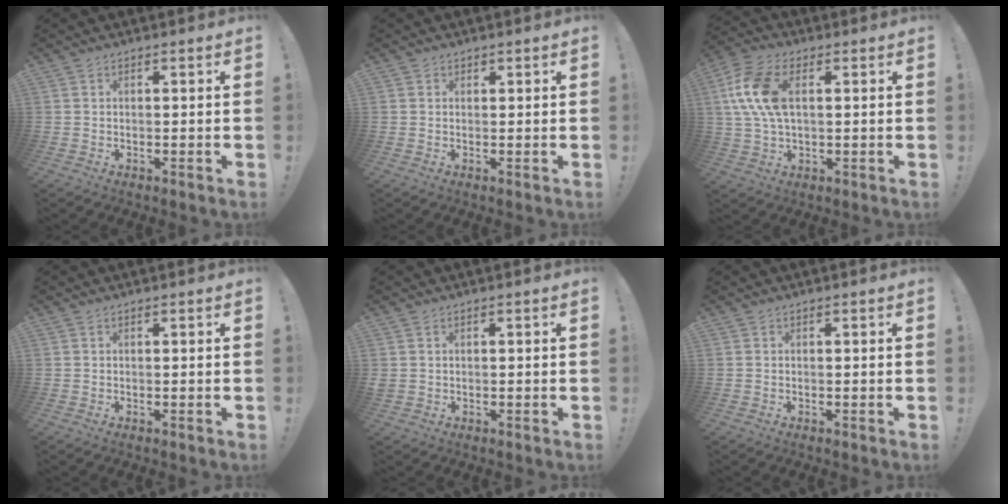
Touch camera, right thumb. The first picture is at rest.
{"total": 0.8, "force": [0.6, 0.5, 0.1], "torque": [0.001, -0.001, 0.011]}
{"total": 13.5, "force": [3.1, 7.9, 10.5], "torque": [-0.214, 0.011, 0.061]}
{"total": 0.0}
{"total": 1.1, "force": [0.4, 0.9, 0.4], "torque": [-0.014, 0.006, 0.009]}
{"total": 0.0}